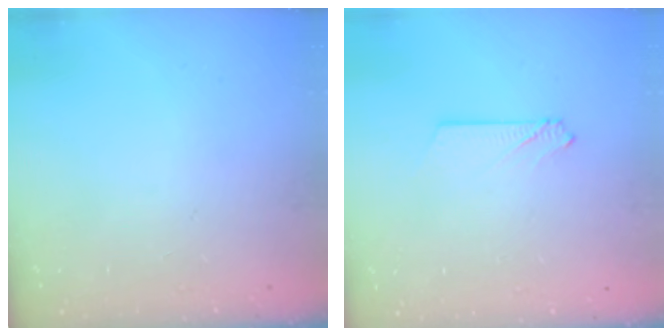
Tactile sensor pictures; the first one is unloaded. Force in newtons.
{"total": 2.6, "press": 2.6, "slide": 0.3}